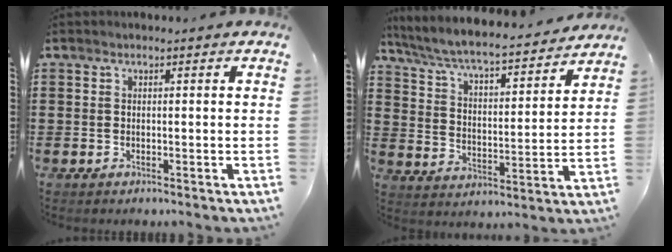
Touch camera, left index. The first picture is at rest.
{"total": 5.7, "force": [5.3, 0.1, 2.0], "torque": [-0.064, -0.041, 0.083]}